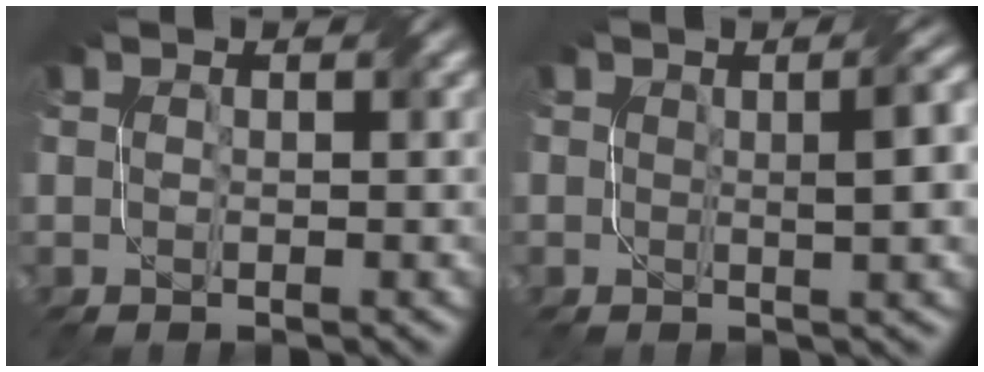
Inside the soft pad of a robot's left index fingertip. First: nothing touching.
{"total": 2.9, "force": [0.1, 0.6, 2.9], "torque": [-0.029, 0.011, 0.003]}